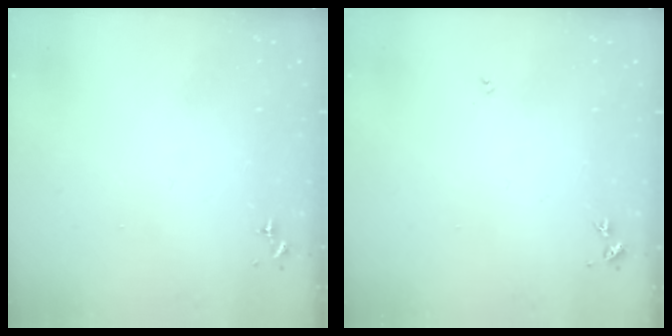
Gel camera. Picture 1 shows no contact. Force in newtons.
{"total": 3.0, "press": 3.0, "slide": 0.4}